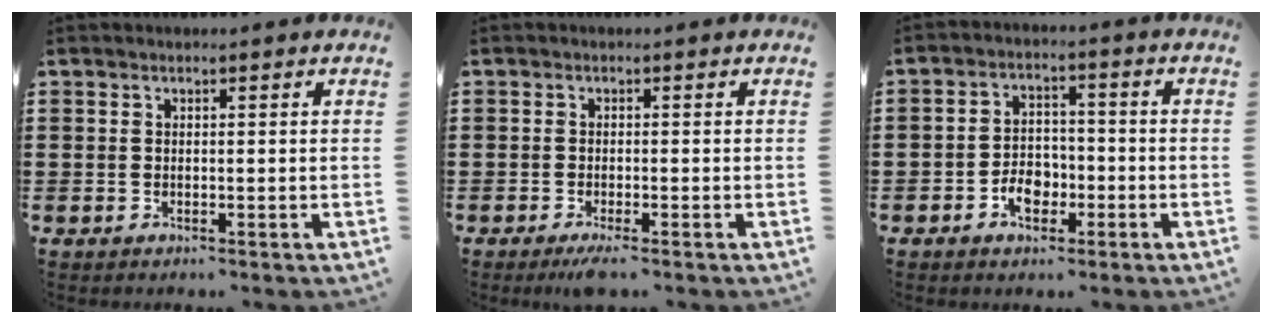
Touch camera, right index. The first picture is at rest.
{"total": 1.6, "force": [-1.2, 0.0, 1.0], "torque": [-0.022, -0.003, -0.024]}
{"total": 4.7, "force": [-2.2, 3.1, 2.9], "torque": [-0.042, 0.004, -0.039]}